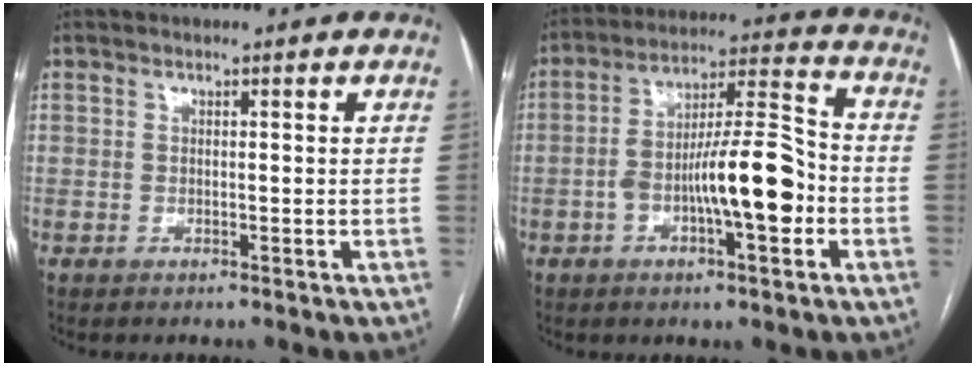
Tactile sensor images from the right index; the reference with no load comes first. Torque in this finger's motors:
{"motor_torque": [0.53, -0.08, 0.43, 0.14]}